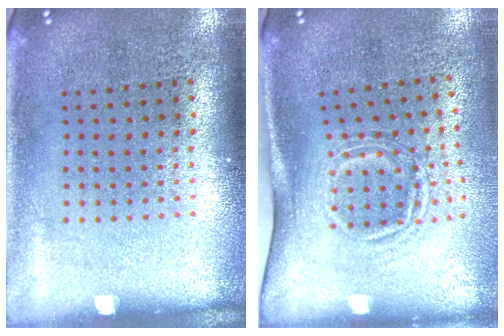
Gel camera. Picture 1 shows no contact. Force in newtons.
{"total": 1.7, "press": 1.2, "slide": 1.2}